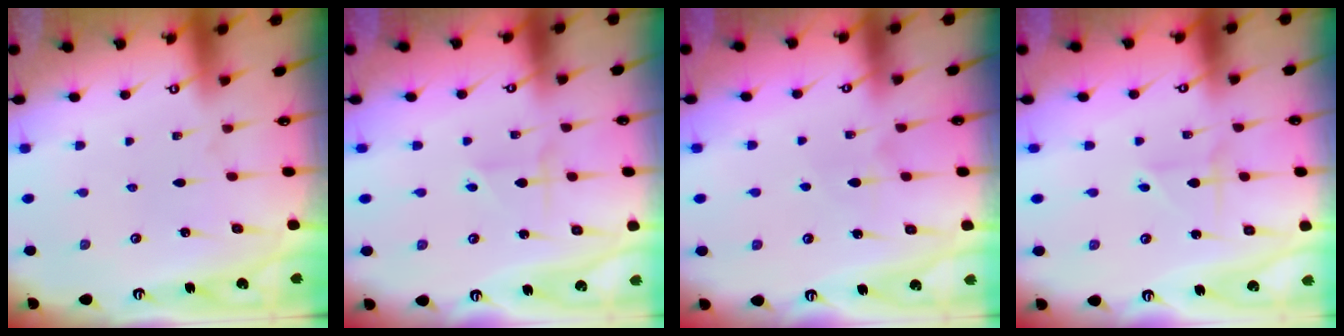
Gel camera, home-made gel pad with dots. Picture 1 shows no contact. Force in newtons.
{"total": 1.8, "press": 1.7, "slide": 0.6}
{"total": 5.7, "press": 5.6, "slide": 0.8}
{"total": 2.0, "press": 1.9, "slide": 0.3}